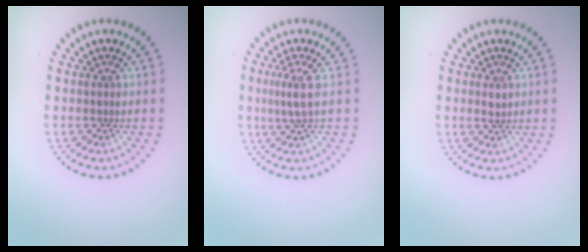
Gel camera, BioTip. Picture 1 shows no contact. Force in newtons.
{"total": 2.0, "press": 1.4, "slide": 1.4}
{"total": 0.9, "press": 0.9, "slide": 0.2}